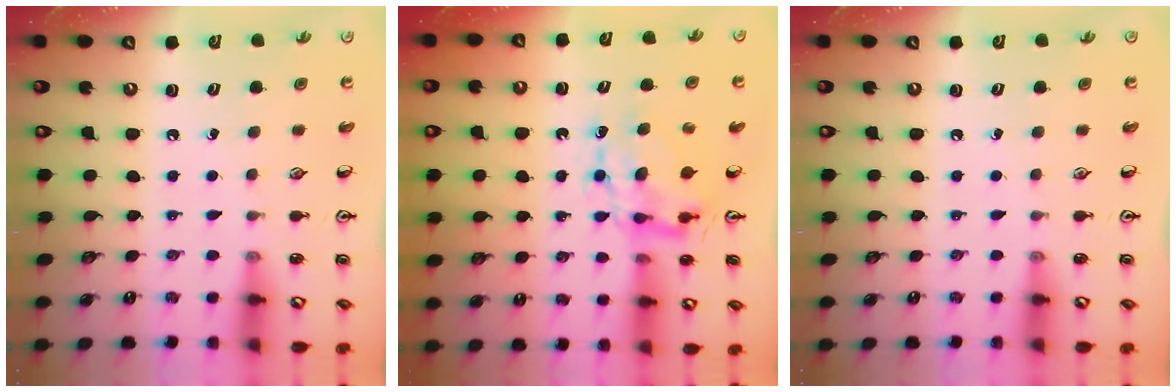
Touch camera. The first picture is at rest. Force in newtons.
{"total": 7.1, "press": 7.1, "slide": 0.2}
{"total": 0.0}